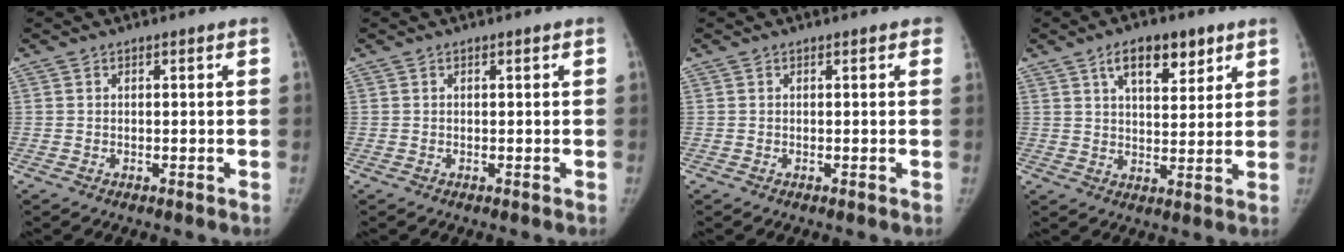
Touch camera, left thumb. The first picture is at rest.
{"total": 0.0}
{"total": 0.6, "force": [0.4, 0.3, 0.3], "torque": [0.005, 0.001, -0.003]}
{"total": 9.7, "force": [5.4, 4.5, 6.6], "torque": [-0.076, -0.024, 0.086]}